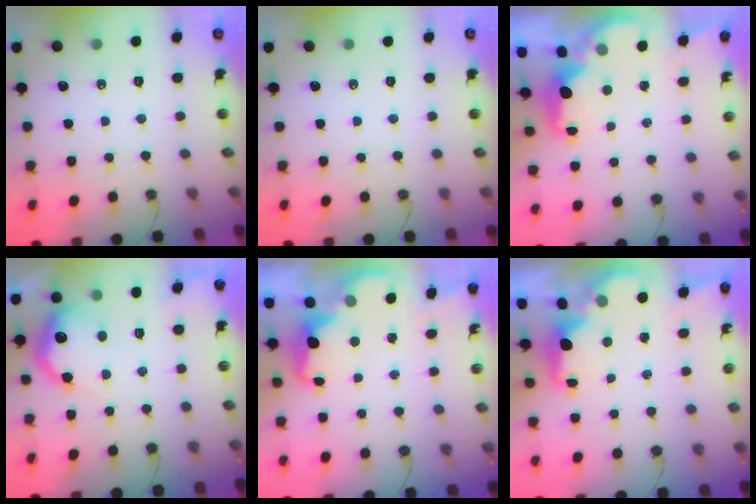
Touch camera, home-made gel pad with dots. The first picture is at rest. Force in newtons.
{"total": 0.0}
{"total": 2.3, "press": 2.2, "slide": 0.7}
{"total": 15.2, "press": 15.2, "slide": 1.0}
{"total": 2.4, "press": 2.4, "slide": 0.5}
{"total": 2.2, "press": 2.1, "slide": 0.8}